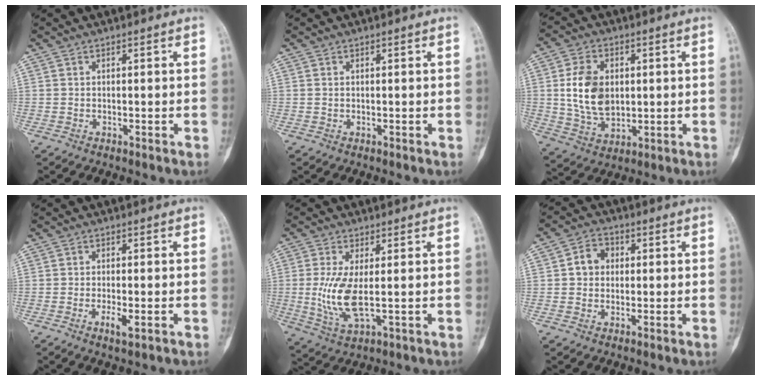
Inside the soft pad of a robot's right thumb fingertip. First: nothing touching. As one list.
[{"total": 0.0}, {"total": 11.2, "force": [1.3, 7.8, 8.0], "torque": [-0.129, -0.008, 0.032]}, {"total": 2.9, "force": [-1.1, 0.8, 2.6], "torque": [-0.051, -0.004, -0.020]}, {"total": 8.3, "force": [-0.1, 2.8, 7.8], "torque": [-0.178, -0.013, 0.004]}, {"total": 5.0, "force": [0.5, 4.3, 2.6], "torque": [-0.024, 0.012, 0.002]}]